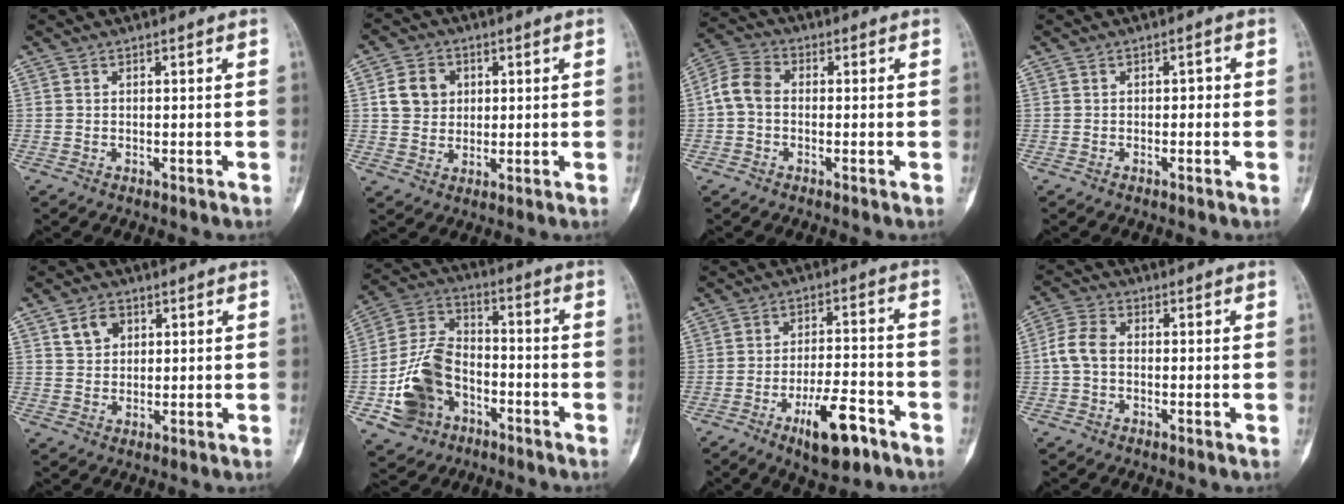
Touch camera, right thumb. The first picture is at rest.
{"total": 6.8, "force": [1.7, 5.8, 3.1], "torque": [-0.032, -0.003, 0.029]}
{"total": 6.1, "force": [-0.5, 4.5, 4.1], "torque": [-0.077, 0.018, -0.022]}
{"total": 1.3, "force": [-0.2, 0.9, 0.9], "torque": [-0.003, 0.010, -0.008]}
{"total": 4.7, "force": [2.2, 3.5, 2.2], "torque": [-0.021, -0.009, 0.041]}
{"total": 14.7, "force": [-5.0, 10.9, 8.4], "torque": [-0.147, 0.039, -0.092]}
{"total": 10.9, "force": [-6.1, 3.8, 8.2], "torque": [-0.126, 0.031, -0.095]}
{"total": 5.2, "force": [-0.5, 3.6, 3.8], "torque": [-0.077, 0.013, -0.018]}